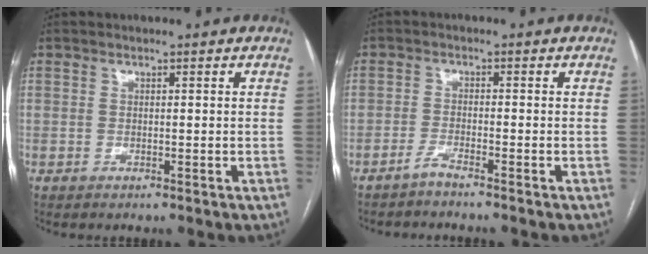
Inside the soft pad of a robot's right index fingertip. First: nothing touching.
{"total": 1.9, "force": [-1.8, -0.4, 0.7], "torque": [-0.018, -0.002, -0.038]}